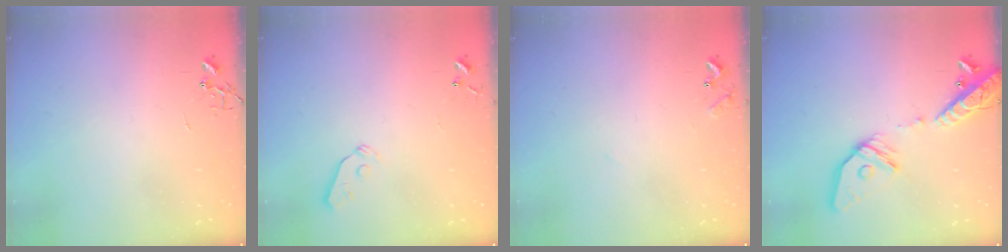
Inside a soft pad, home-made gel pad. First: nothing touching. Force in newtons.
{"total": 3.6, "press": 3.5, "slide": 0.7}
{"total": 7.8, "press": 7.8, "slide": 0.5}
{"total": 18.3, "press": 17.9, "slide": 3.6}